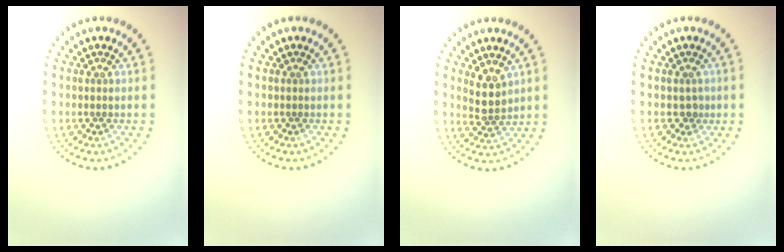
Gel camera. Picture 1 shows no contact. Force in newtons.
{"total": 0.0}
{"total": 2.4, "press": 2.1, "slide": 1.2}
{"total": 0.9, "press": 0.7, "slide": 0.5}